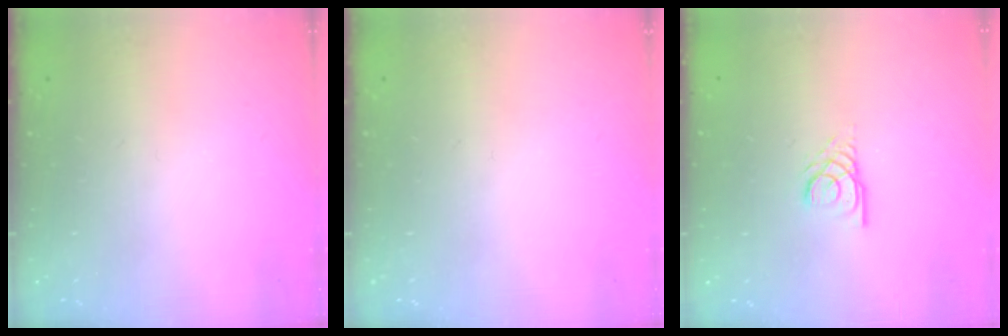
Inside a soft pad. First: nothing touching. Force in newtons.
{"total": 0.0}
{"total": 2.9, "press": 2.9, "slide": 0.1}